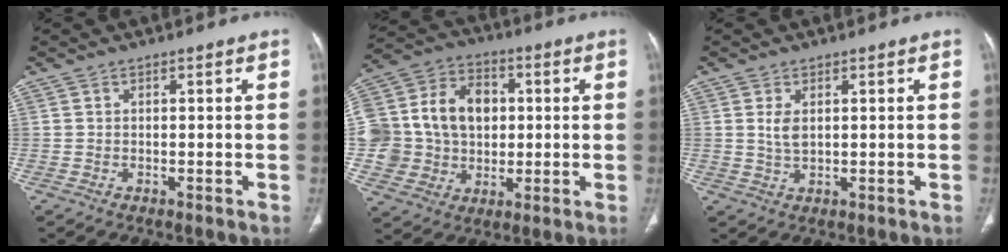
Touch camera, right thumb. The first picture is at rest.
{"total": 19.0, "force": [1.7, 15.8, 10.5], "torque": [-0.183, 0.035, 0.044]}
{"total": 2.9, "force": [0.8, 1.5, 2.3], "torque": [-0.048, -0.004, 0.021]}